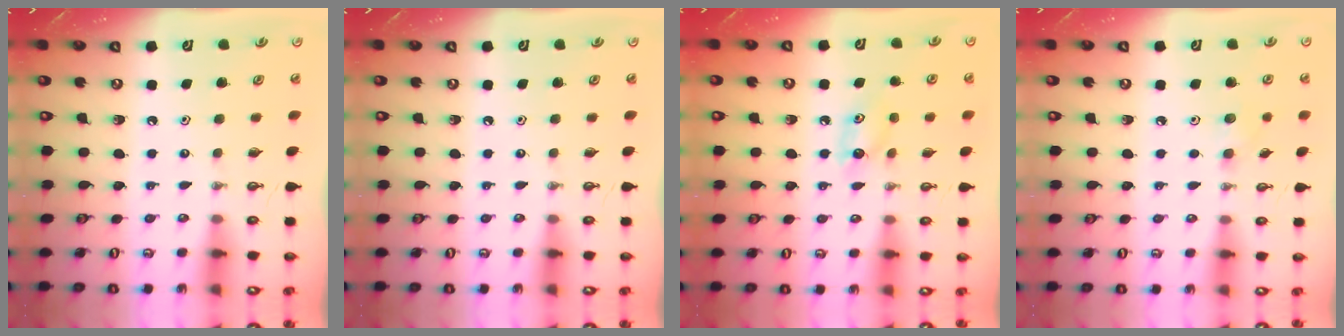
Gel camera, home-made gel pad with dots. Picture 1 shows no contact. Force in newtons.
{"total": 0.0}
{"total": 6.1, "press": 6.0, "slide": 0.8}
{"total": 7.4, "press": 6.9, "slide": 2.7}